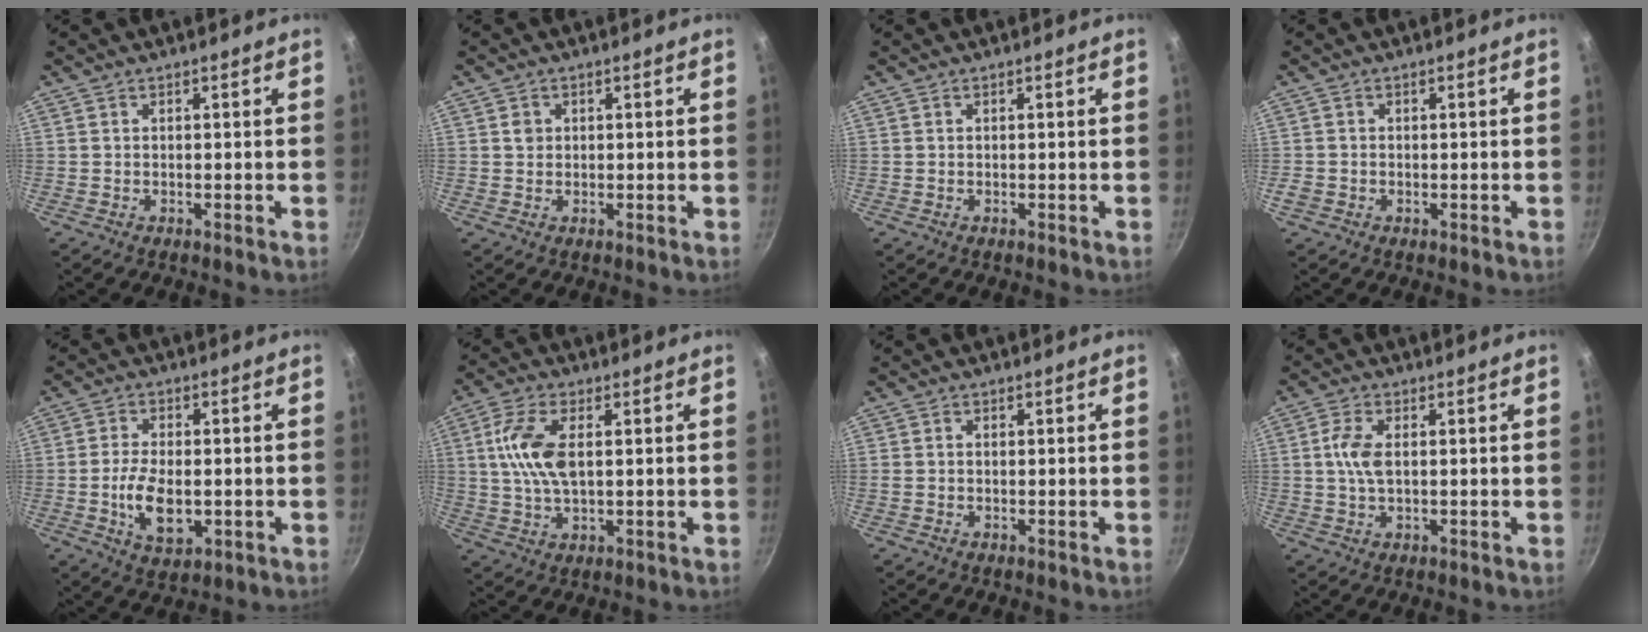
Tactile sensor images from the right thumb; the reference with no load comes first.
{"total": 1.6, "force": [0.4, 1.4, 0.6], "torque": [-0.005, 0.003, 0.006]}
{"total": 0.0}
{"total": 1.6, "force": [-0.5, 1.3, 0.7], "torque": [-0.012, 0.000, -0.010]}
{"total": 8.9, "force": [-1.5, 4.8, 7.3], "torque": [-0.135, 0.000, -0.022]}
{"total": 9.6, "force": [1.7, 4.6, 8.2], "torque": [-0.163, 0.005, 0.030]}
{"total": 0.9, "force": [0.1, 0.7, 0.6], "torque": [-0.010, 0.003, 0.000]}
{"total": 5.2, "force": [0.6, 2.6, 4.4], "torque": [-0.095, 0.005, 0.010]}